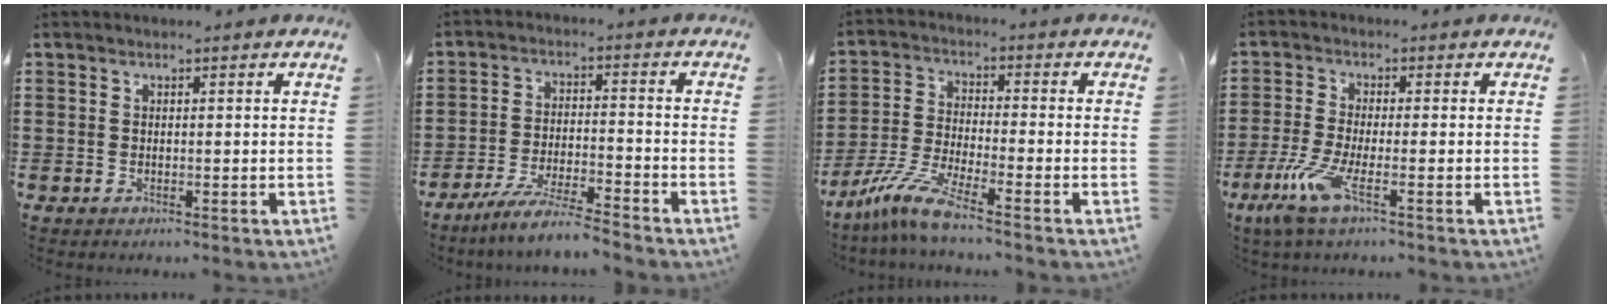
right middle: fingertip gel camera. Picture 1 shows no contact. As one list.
[{"total": 6.2, "force": [-5.6, -0.2, 2.5], "torque": [-0.059, -0.013, -0.111]}, {"total": 7.3, "force": [-5.7, 0.4, 4.5], "torque": [-0.114, -0.017, -0.116]}, {"total": 5.9, "force": [-2.9, 1.1, 5.0], "torque": [-0.126, -0.018, -0.059]}]